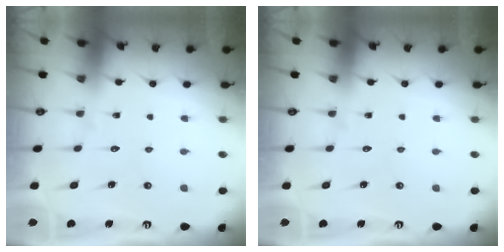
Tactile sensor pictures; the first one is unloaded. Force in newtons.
{"total": 0.0}